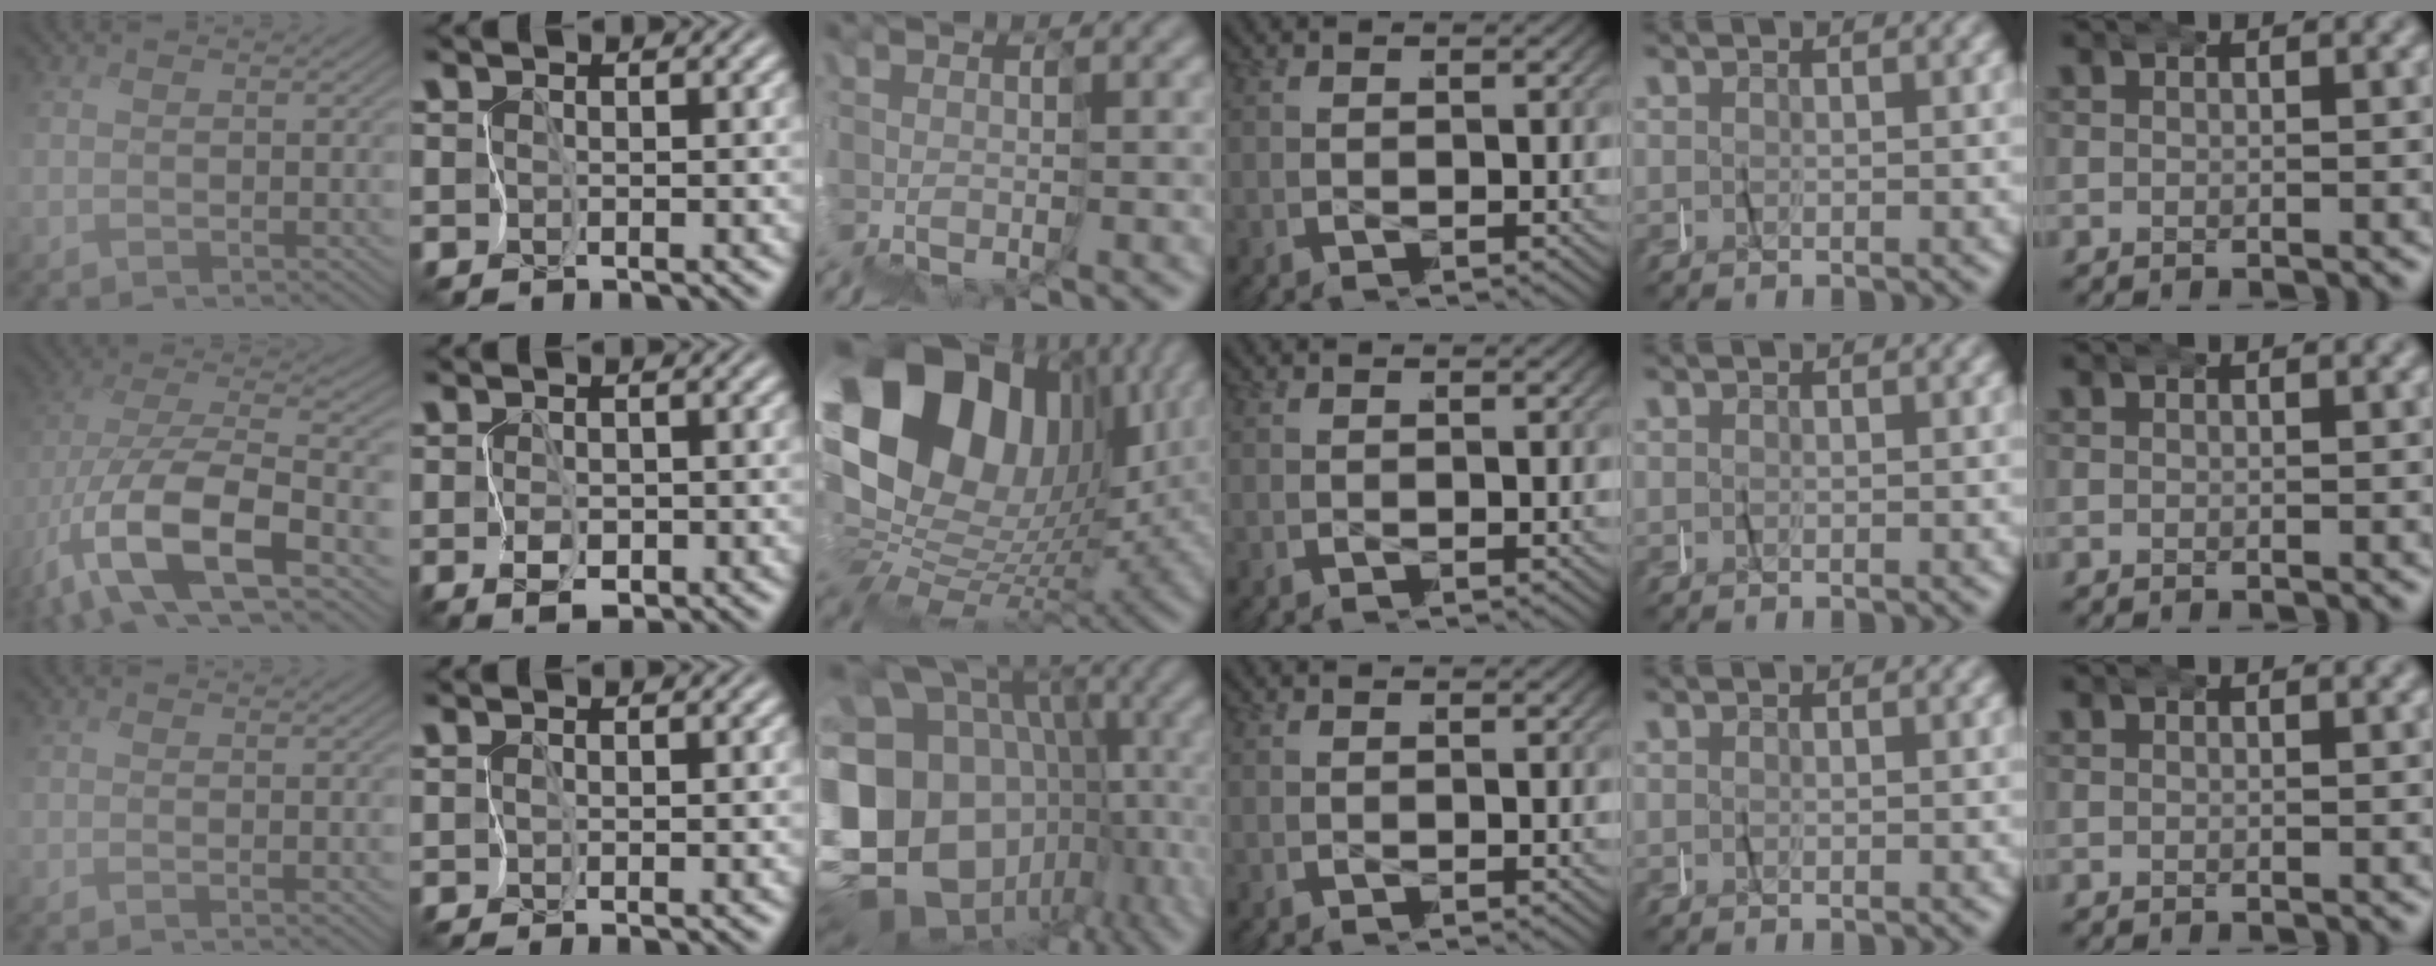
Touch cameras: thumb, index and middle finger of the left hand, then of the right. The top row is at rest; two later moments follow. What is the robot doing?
{"motion": "wrap", "object": "felt sheet"}